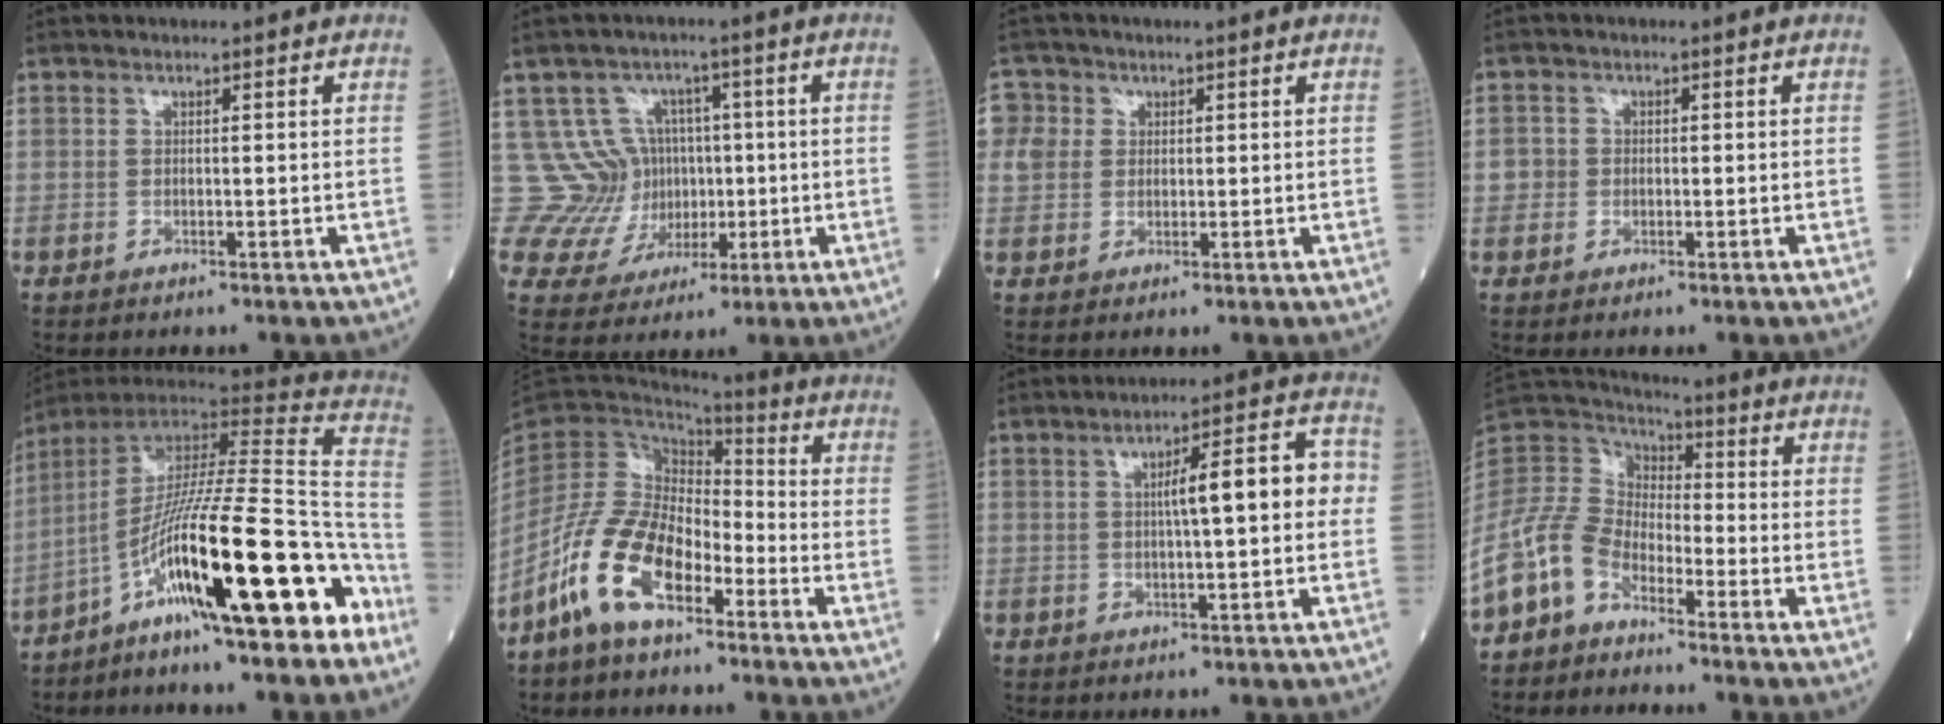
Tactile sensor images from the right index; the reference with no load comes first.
{"total": 9.5, "force": [1.6, 9.3, 1.6], "torque": [-0.023, 0.046, 0.048]}
{"total": 4.6, "force": [1.0, 4.4, 0.7], "torque": [-0.013, 0.015, 0.019]}
{"total": 2.0, "force": [-0.1, 2.0, 0.3], "torque": [0.002, 0.008, -0.003]}
{"total": 22.4, "force": [-12.6, 1.7, 18.4], "torque": [-0.265, 0.013, -0.217]}
{"total": 11.7, "force": [-6.8, 5.3, 8.0], "torque": [-0.180, 0.004, -0.138]}
{"total": 8.5, "force": [0.5, 1.5, 8.4], "torque": [-0.120, 0.032, 0.006]}
{"total": 13.9, "force": [-8.7, 8.6, 6.5], "torque": [-0.160, 0.031, -0.176]}